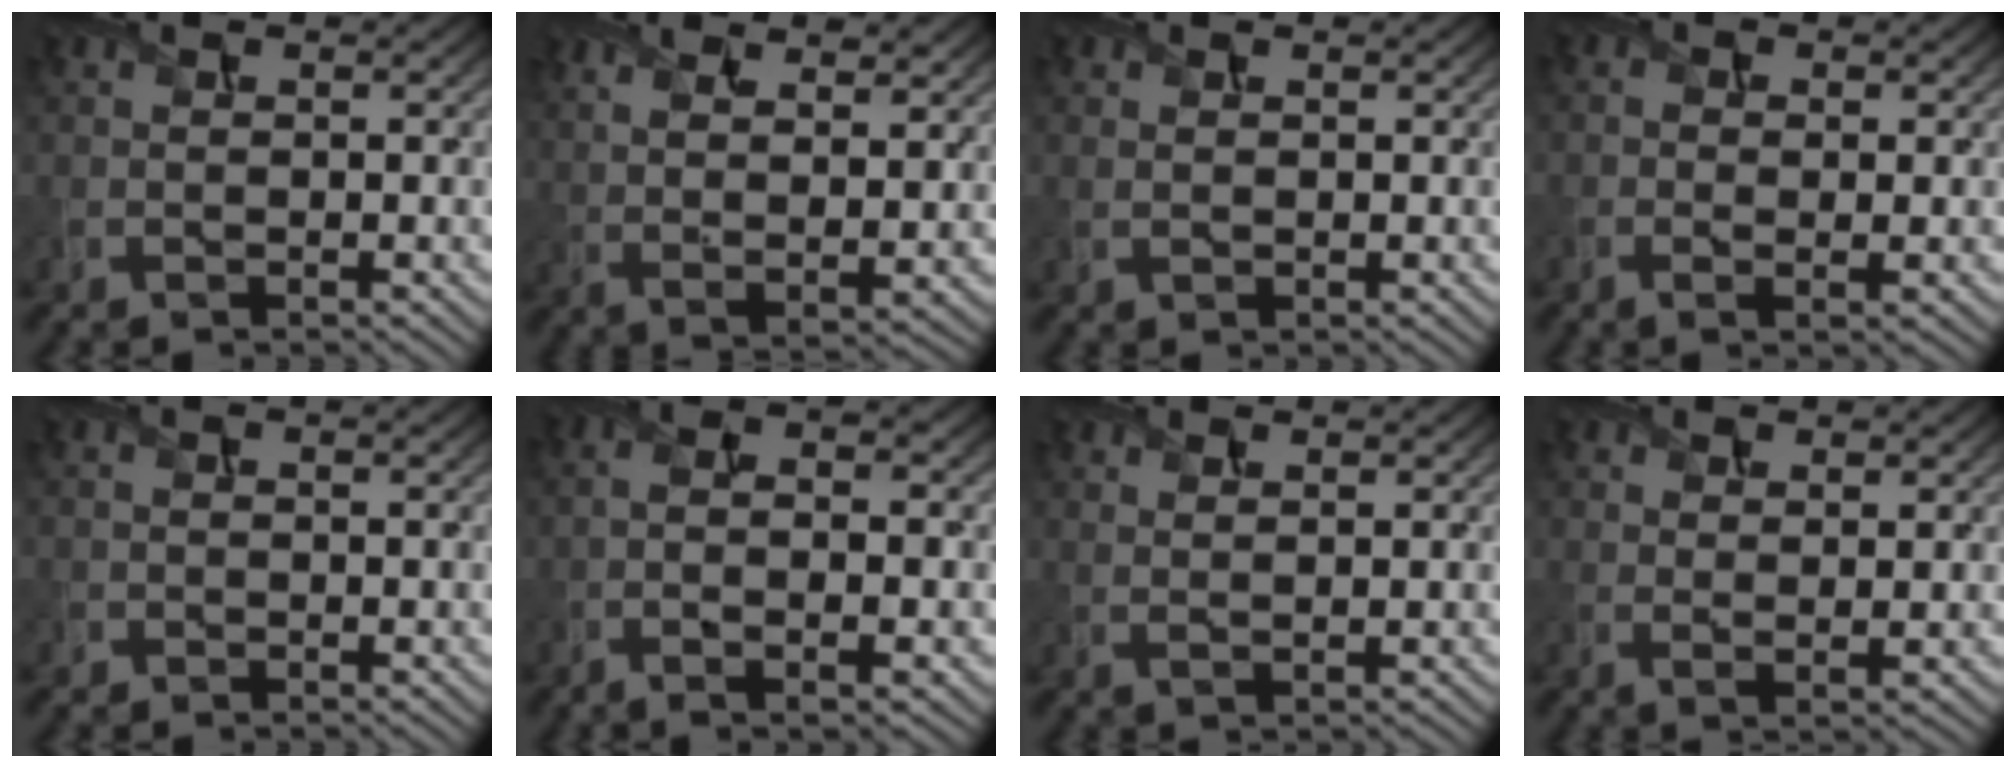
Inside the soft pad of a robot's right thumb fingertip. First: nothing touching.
{"total": 9.2, "force": [5.2, 3.0, 7.0], "torque": [-0.119, 0.006, 0.074]}
{"total": 0.9, "force": [0.2, 0.6, 0.6], "torque": [-0.018, -0.004, 0.009]}
{"total": 2.2, "force": [-0.4, 0.8, 2.0], "torque": [-0.039, -0.004, -0.007]}
{"total": 0.8, "force": [-0.4, 0.7, 0.0], "torque": [0.002, -0.005, -0.009]}
{"total": 5.9, "force": [-1.5, 1.8, 5.4], "torque": [-0.105, -0.006, -0.021]}
{"total": 1.6, "force": [0.9, 0.3, 1.2], "torque": [-0.024, -0.002, 0.016]}
{"total": 2.1, "force": [1.1, 0.7, 1.7], "torque": [-0.036, -0.006, 0.023]}